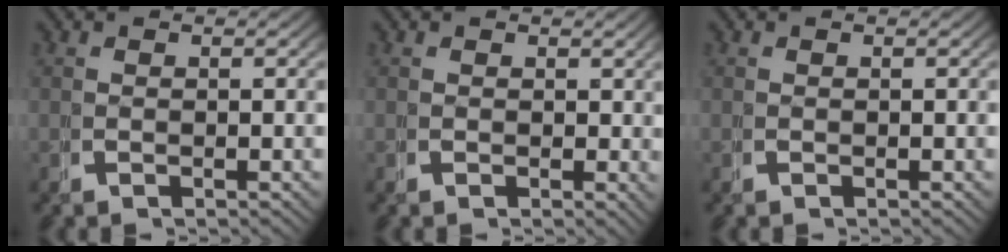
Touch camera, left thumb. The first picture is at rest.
{"total": 1.0, "force": [0.4, 0.6, 0.6], "torque": [0.000, -0.004, 0.007]}
{"total": 0.0}